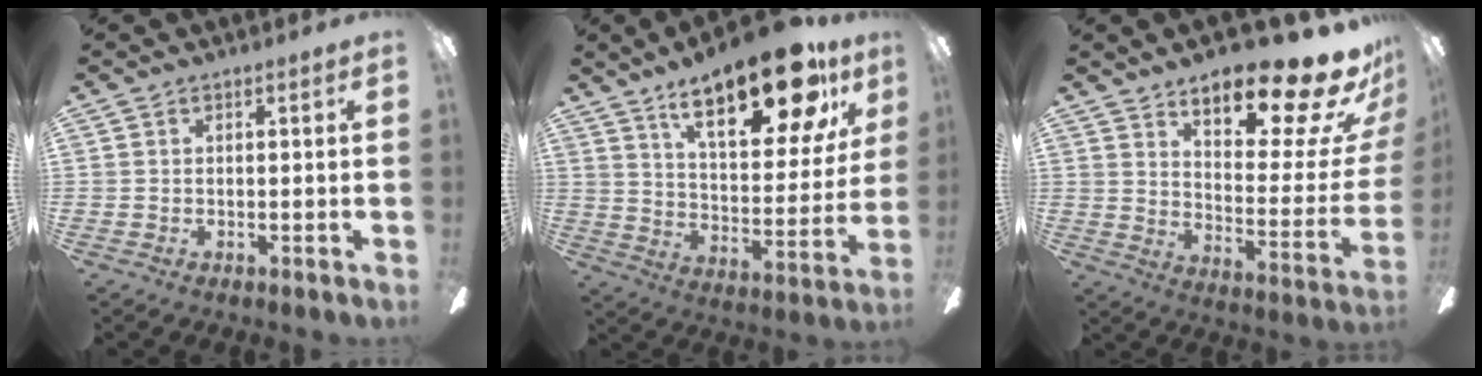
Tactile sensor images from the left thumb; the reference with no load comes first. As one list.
[{"total": 23.7, "force": [15.1, 8.7, 16.0], "torque": [-0.235, -0.083, 0.247]}, {"total": 19.2, "force": [14.9, 5.8, 10.7], "torque": [-0.135, -0.114, 0.242]}]